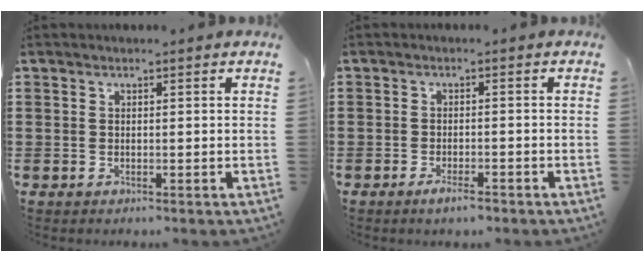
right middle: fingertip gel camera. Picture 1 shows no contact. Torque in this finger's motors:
{"motor_torque": [0.95, -0.40, 0.09, 0.11]}